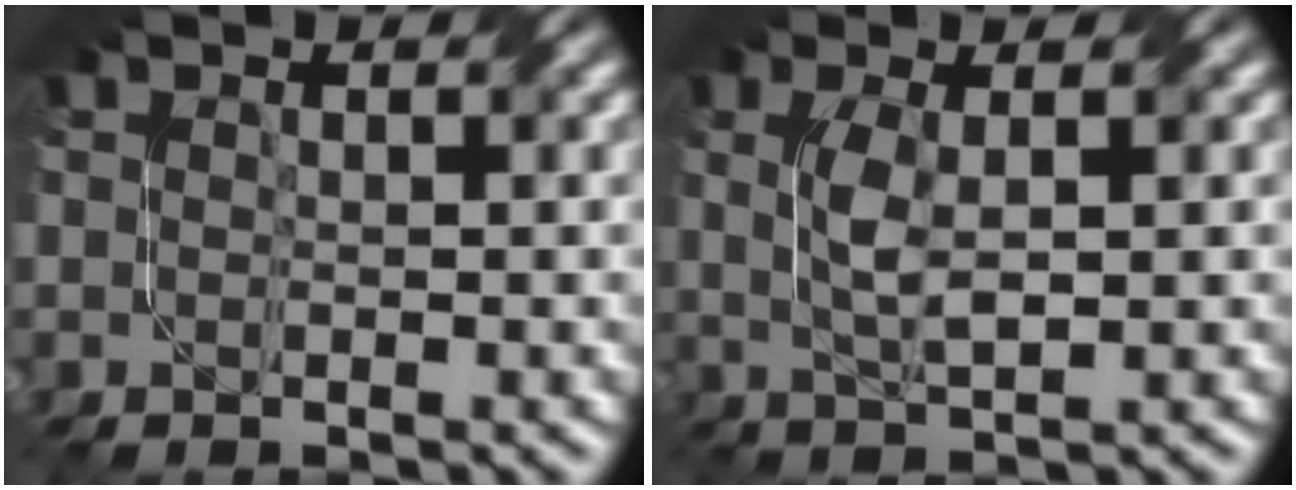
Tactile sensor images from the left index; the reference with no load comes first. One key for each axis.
{"total": 3.0, "fx": 0.5, "fy": 0.8, "fz": 2.8, "tx": -0.066, "ty": 0.002, "tz": 0.014}